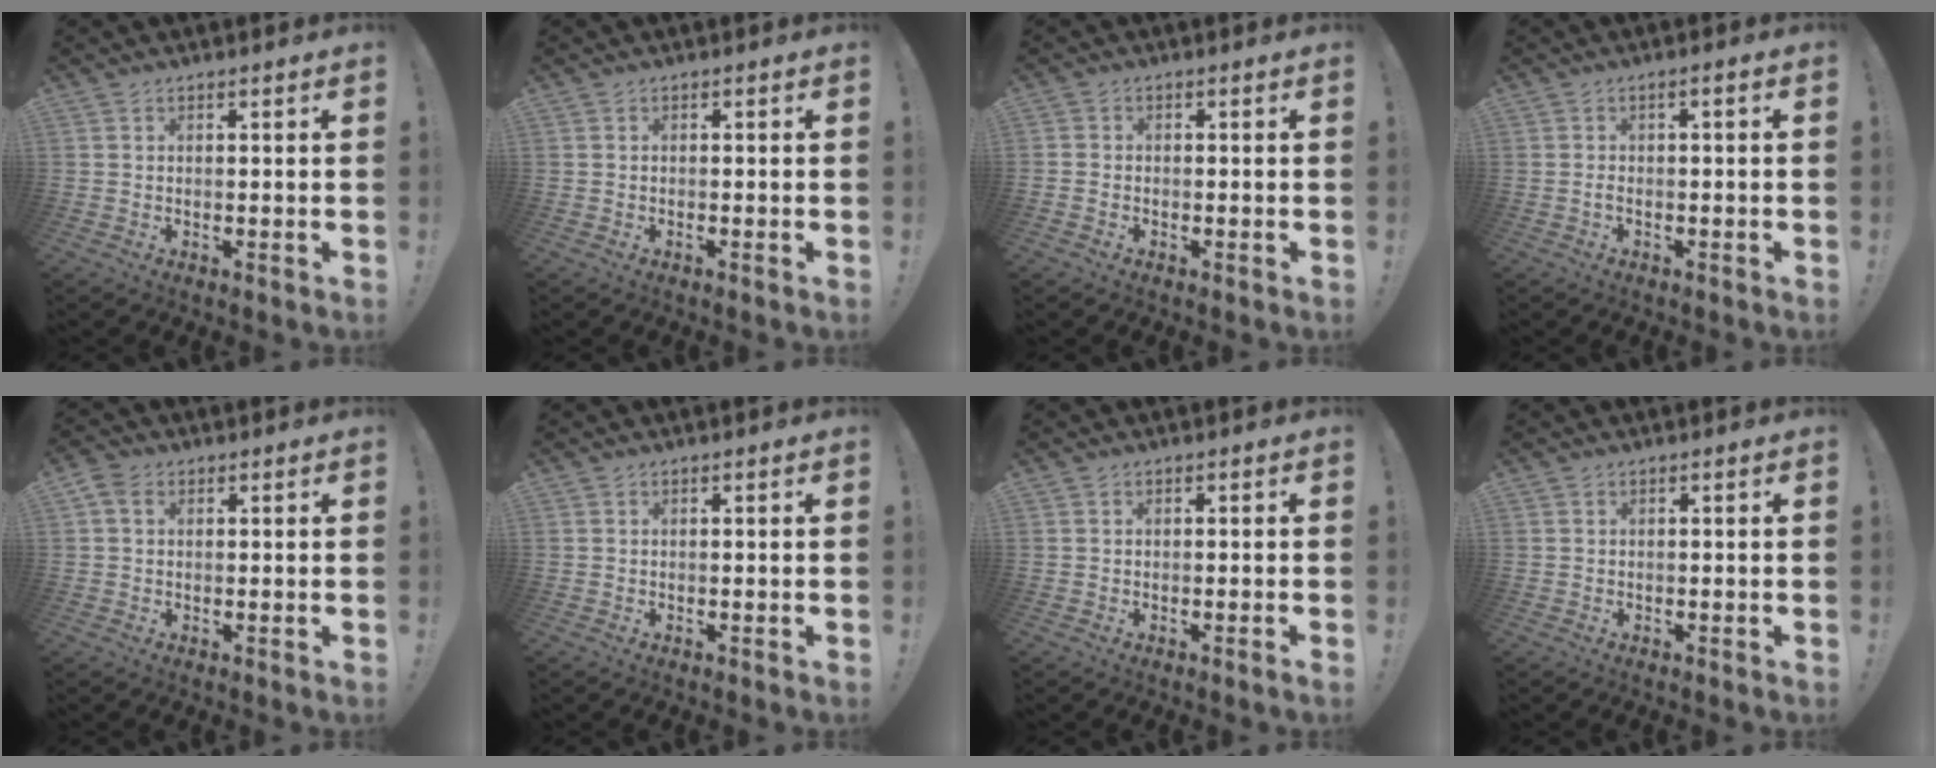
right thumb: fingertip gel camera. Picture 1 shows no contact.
{"total": 0.6, "force": [-0.6, -0.1, 0.2], "torque": [-0.005, -0.001, -0.010]}
{"total": 1.1, "force": [-0.8, 0.7, 0.1], "torque": [0.000, 0.003, -0.015]}
{"total": 2.4, "force": [-1.2, 0.1, 2.0], "torque": [-0.032, 0.001, -0.021]}
{"total": 3.2, "force": [1.2, 2.3, 1.8], "torque": [-0.033, 0.001, 0.024]}
{"total": 0.0}
{"total": 0.5, "force": [-0.2, -0.2, 0.5], "torque": [-0.008, -0.001, -0.004]}
{"total": 0.0}